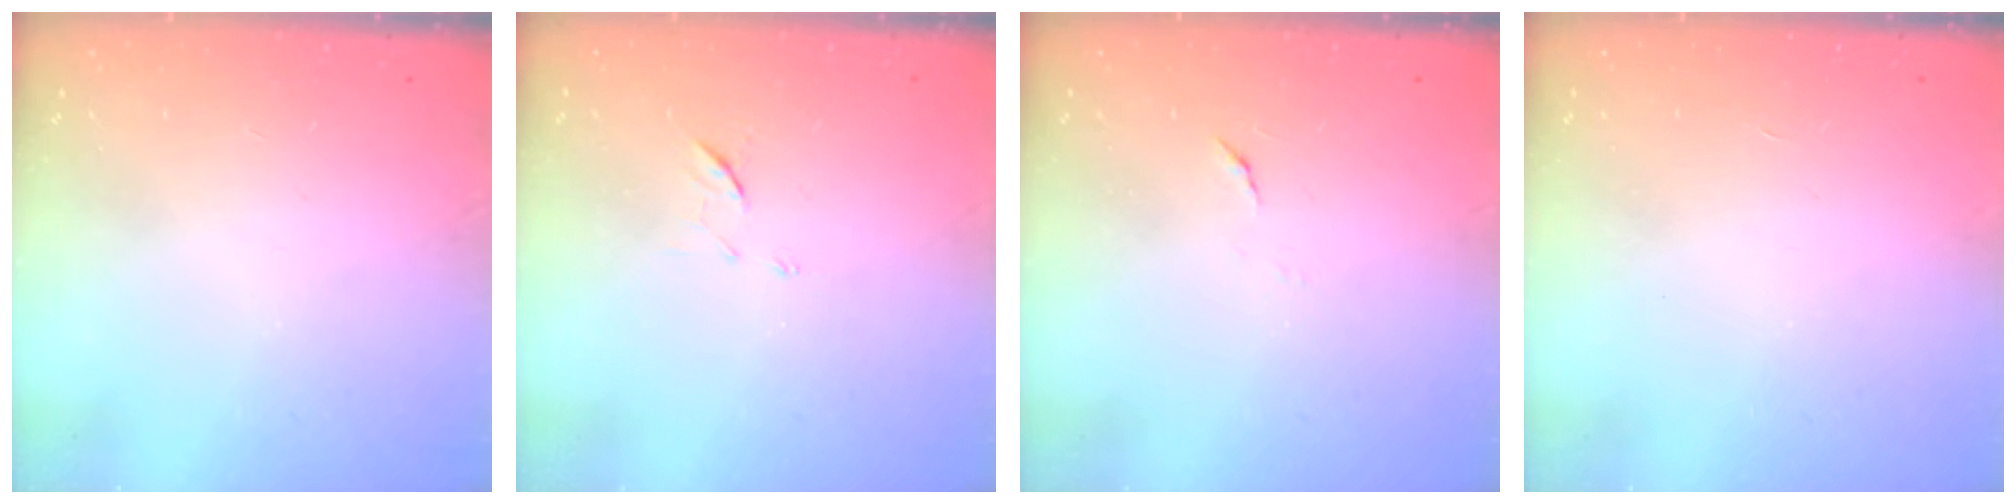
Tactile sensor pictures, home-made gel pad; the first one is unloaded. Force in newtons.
{"total": 5.8, "press": 5.7, "slide": 1.3}
{"total": 3.9, "press": 3.9, "slide": 0.4}
{"total": 1.6, "press": 1.6, "slide": 0.1}